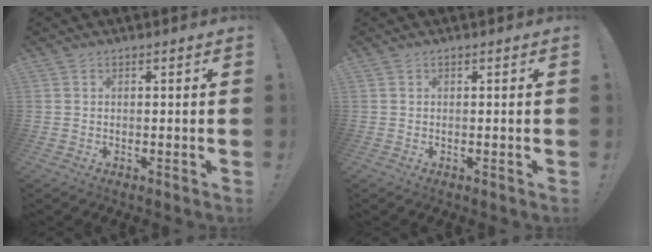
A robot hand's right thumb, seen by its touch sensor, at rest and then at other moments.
{"total": 0.0}